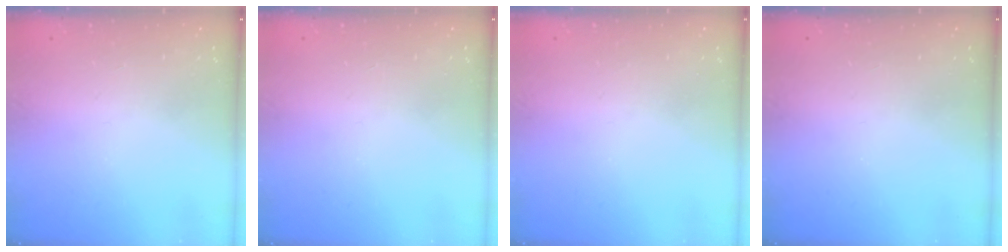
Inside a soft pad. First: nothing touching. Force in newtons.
{"total": 0.0}
{"total": 0.0}
{"total": 0.0}